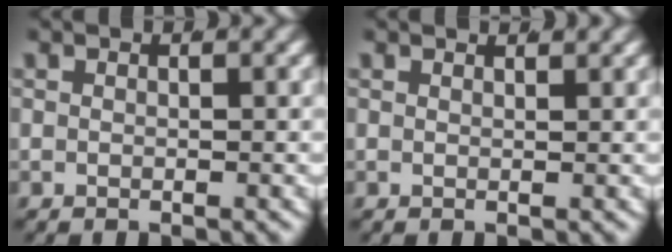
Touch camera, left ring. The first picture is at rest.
{"total": 1.0, "force": [0.9, -0.3, 0.2], "torque": [0.007, -0.002, 0.015]}